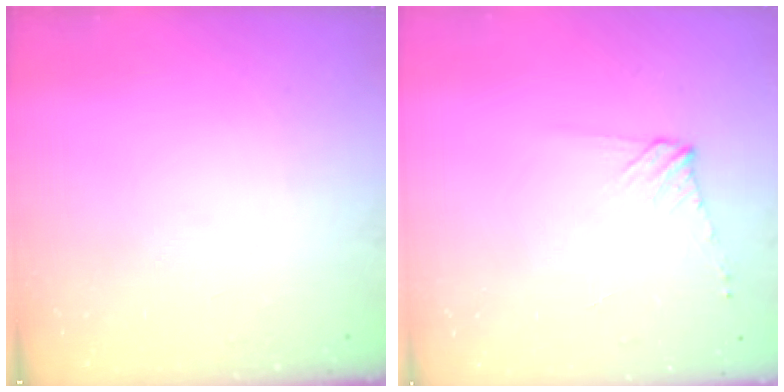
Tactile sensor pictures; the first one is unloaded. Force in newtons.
{"total": 6.1, "press": 6.0, "slide": 1.0}